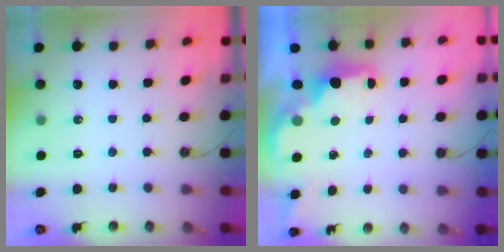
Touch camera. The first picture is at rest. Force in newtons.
{"total": 1.8, "press": 1.7, "slide": 0.6}